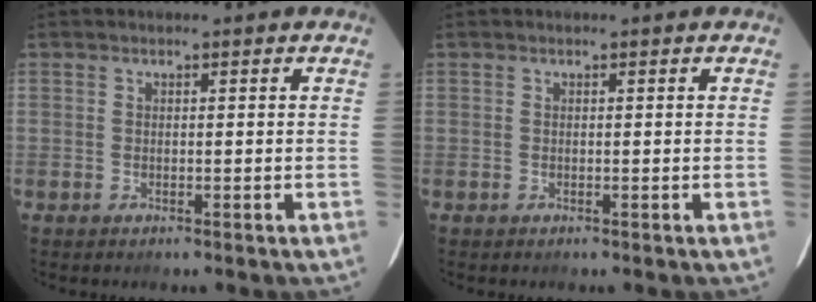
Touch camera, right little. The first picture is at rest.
{"total": 0.0}